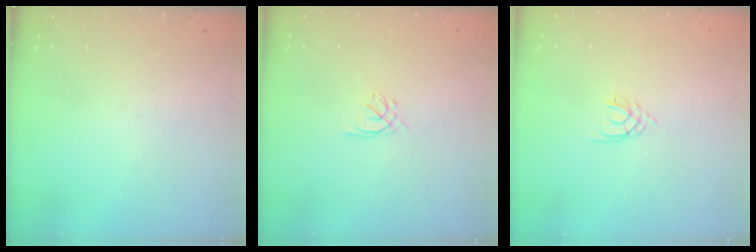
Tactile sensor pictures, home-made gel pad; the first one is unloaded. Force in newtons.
{"total": 1.2, "press": 1.0, "slide": 0.5}
{"total": 1.6, "press": 1.6, "slide": 0.3}